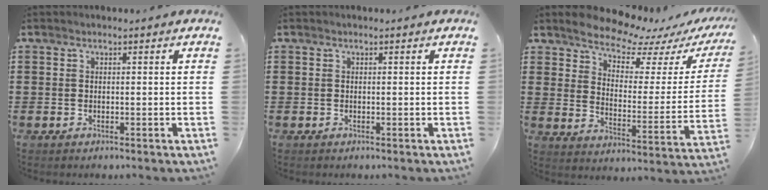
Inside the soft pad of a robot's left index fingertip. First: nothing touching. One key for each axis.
{"total": 0.0}
{"total": 6.8, "fx": 6.5, "fy": 1.4, "fz": 1.7, "tx": -0.055, "ty": -0.052, "tz": 0.109}